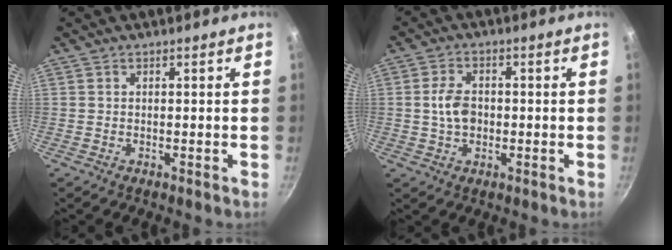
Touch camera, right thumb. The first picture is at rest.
{"total": 5.4, "force": [-0.2, 3.7, 3.9], "torque": [-0.068, 0.008, -0.004]}